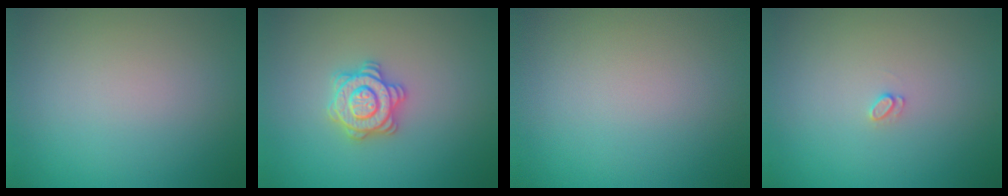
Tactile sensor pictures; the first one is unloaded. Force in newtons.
{"total": 3.3, "press": 3.3, "slide": 0.6}
{"total": 0.0}
{"total": 0.7, "press": 0.7, "slide": 0.1}